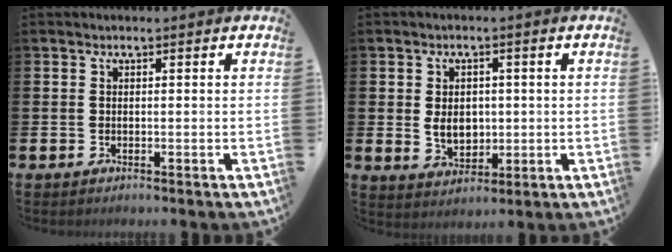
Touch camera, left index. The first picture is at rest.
{"total": 4.1, "force": [0.2, 3.1, 2.6], "torque": [-0.034, 0.000, -0.004]}